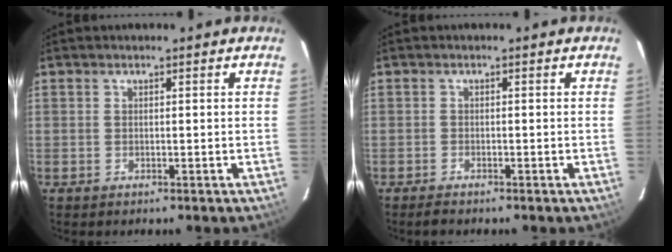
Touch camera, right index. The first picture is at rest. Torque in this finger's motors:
{"motor_torque": [0.14, -0.13, -0.02, 0.02]}